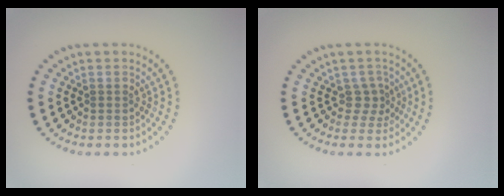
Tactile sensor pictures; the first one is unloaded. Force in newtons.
{"total": 2.0, "press": 1.3, "slide": 1.5}